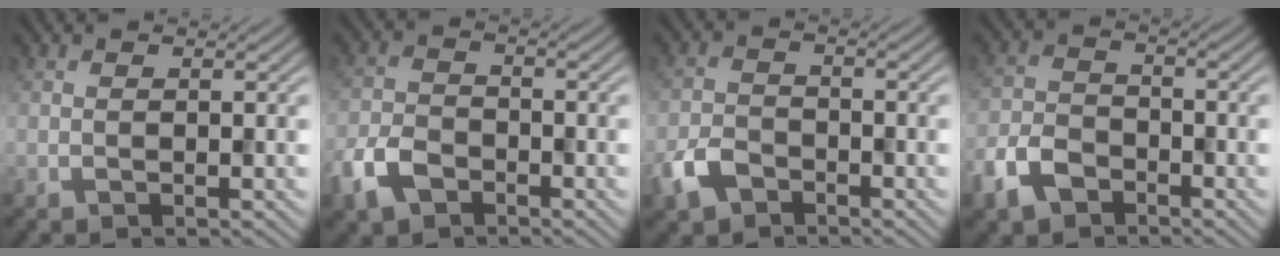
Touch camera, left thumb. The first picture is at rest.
{"total": 5.5, "force": [-3.4, 3.3, 2.7], "torque": [-0.067, -0.005, -0.079]}
{"total": 4.4, "force": [-2.9, 2.6, 2.0], "torque": [-0.046, -0.006, -0.069]}
{"total": 6.0, "force": [-4.0, 3.5, 2.7], "torque": [-0.067, -0.005, -0.093]}